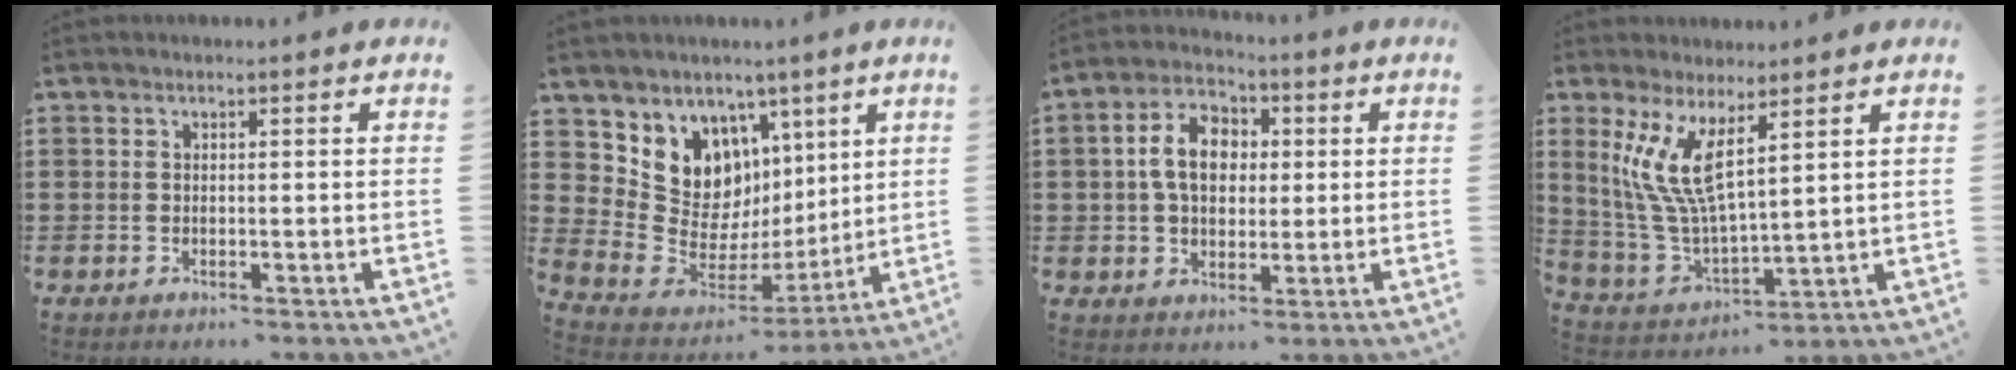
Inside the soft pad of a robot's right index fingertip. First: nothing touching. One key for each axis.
{"total": 10.4, "fx": 4.7, "fy": 9.0, "fz": 2.3, "tx": -0.076, "ty": -0.054, "tz": 0.097}
{"total": 8.0, "fx": 0.8, "fy": 5.6, "fz": 5.6, "tx": -0.120, "ty": 0.015, "tz": 0.009}
{"total": 9.0, "fx": 4.1, "fy": 2.5, "fz": 7.7, "tx": -0.196, "ty": -0.024, "tz": 0.066}